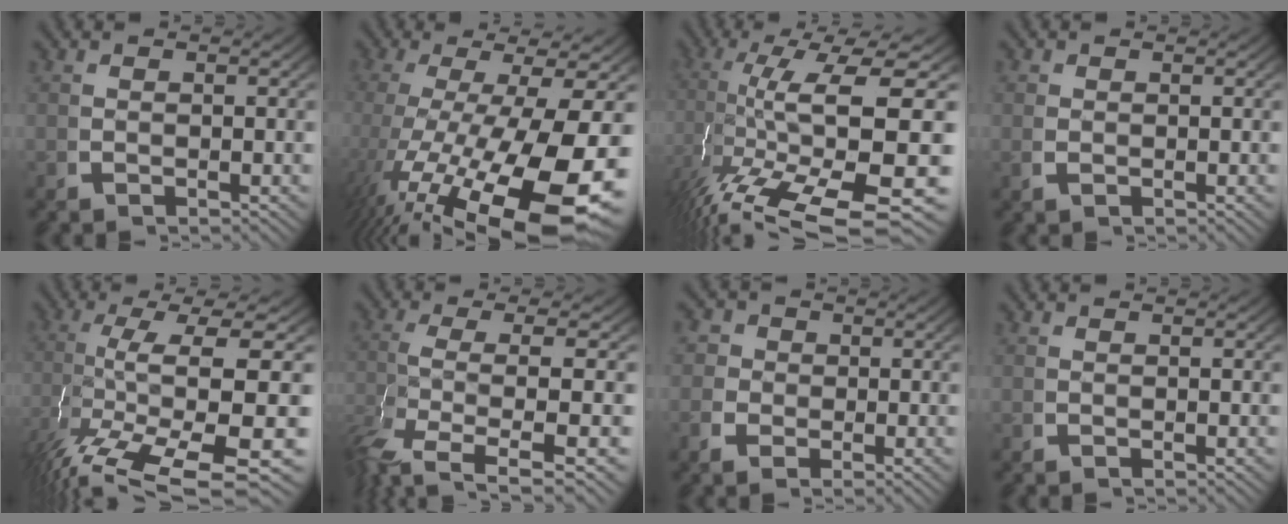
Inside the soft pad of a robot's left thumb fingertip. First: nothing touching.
{"total": 16.1, "force": [-3.4, 8.5, 13.2], "torque": [-0.258, -0.058, -0.008]}
{"total": 15.3, "force": [-2.5, 8.2, 12.6], "torque": [-0.270, -0.081, 0.017]}
{"total": 0.8, "force": [0.1, 0.7, 0.4], "torque": [-0.020, -0.011, 0.011]}
{"total": 13.2, "force": [-3.6, 6.6, 10.9], "torque": [-0.236, -0.067, -0.013]}
{"total": 7.5, "force": [-0.9, 2.8, 6.9], "torque": [-0.162, -0.021, 0.004]}
{"total": 3.0, "force": [0.2, 2.7, 1.3], "torque": [-0.027, -0.004, -0.005]}
{"total": 0.0}